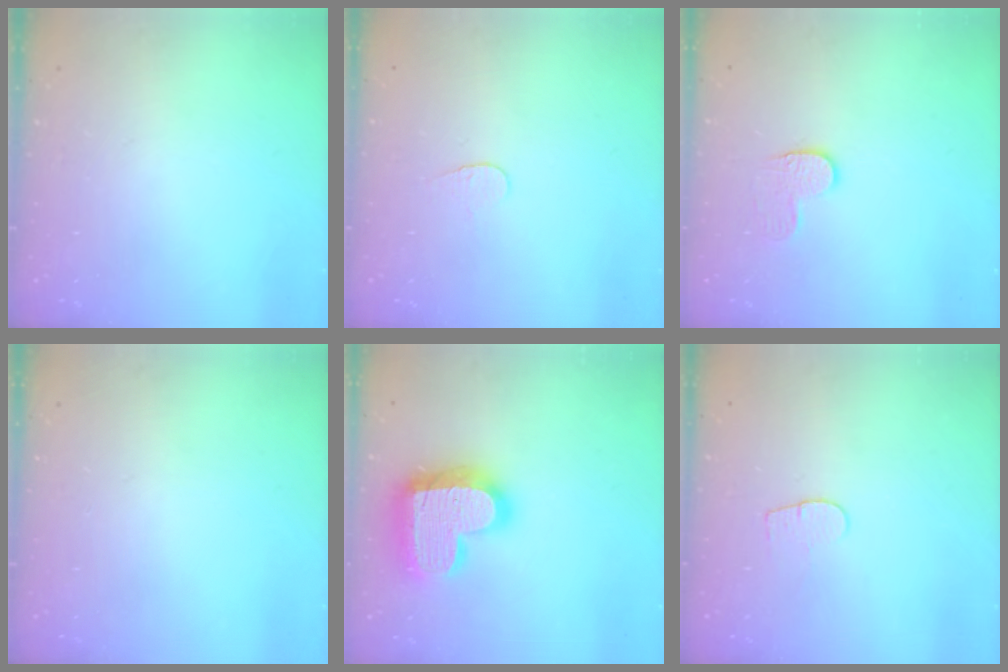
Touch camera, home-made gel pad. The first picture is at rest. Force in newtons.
{"total": 4.3, "press": 4.3, "slide": 0.3}
{"total": 7.0, "press": 6.9, "slide": 0.6}
{"total": 0.0}
{"total": 22.1, "press": 22.0, "slide": 1.5}
{"total": 4.4, "press": 4.4, "slide": 0.3}